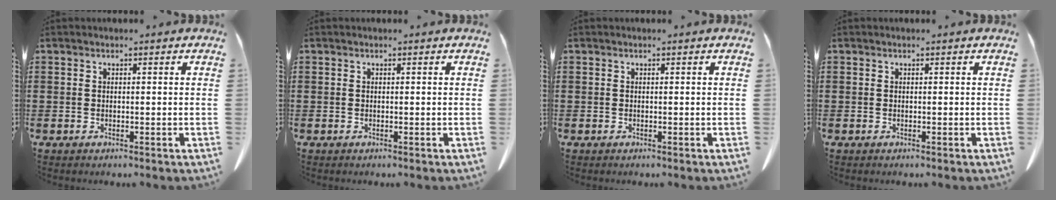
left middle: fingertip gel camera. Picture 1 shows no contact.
{"total": 0.0}
{"total": 0.0}
{"total": 0.0}